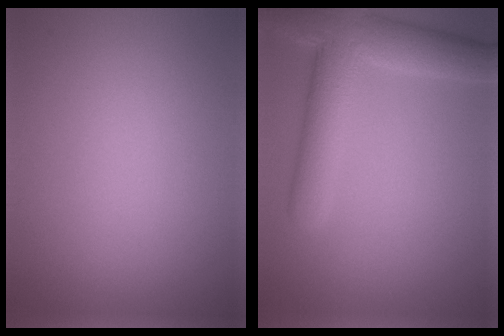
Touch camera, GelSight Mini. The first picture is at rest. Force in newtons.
{"total": 7.3, "press": 7.2, "slide": 0.5}